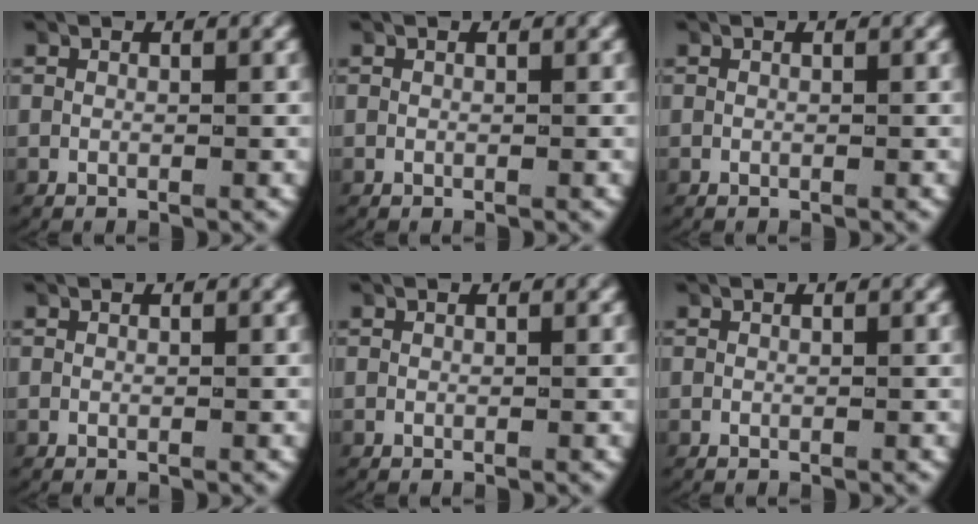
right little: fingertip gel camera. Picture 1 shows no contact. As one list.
[{"total": 0.0}, {"total": 0.0}, {"total": 0.0}, {"total": 0.0}, {"total": 0.0}]